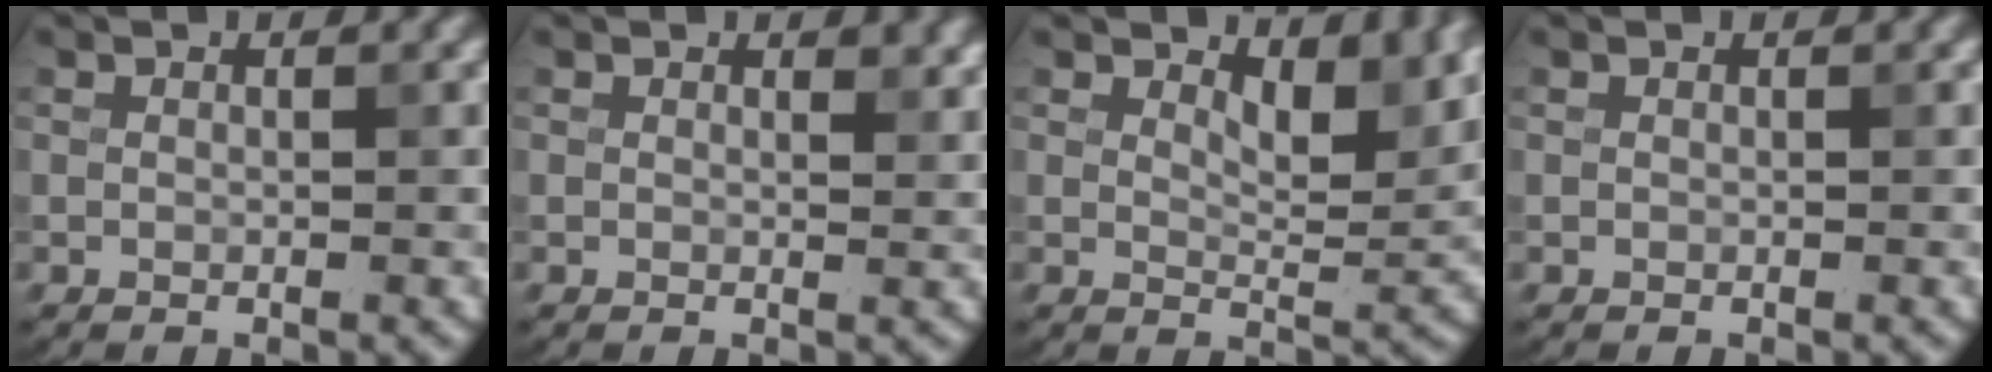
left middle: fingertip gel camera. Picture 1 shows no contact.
{"total": 1.1, "force": [0.8, 0.5, 0.6], "torque": [-0.006, -0.002, 0.015]}
{"total": 4.5, "force": [3.1, 1.7, 2.7], "torque": [-0.043, -0.009, 0.040]}
{"total": 0.0}